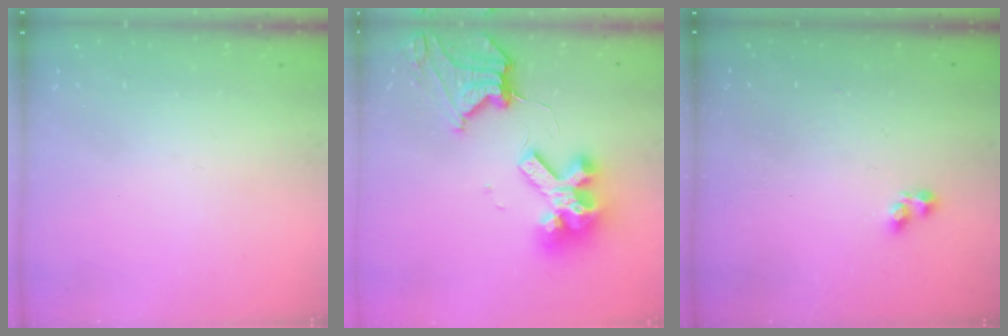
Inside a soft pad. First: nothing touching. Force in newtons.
{"total": 16.6, "press": 16.5, "slide": 1.4}
{"total": 2.4, "press": 2.3, "slide": 0.4}